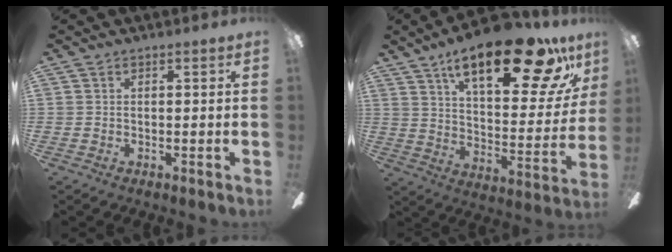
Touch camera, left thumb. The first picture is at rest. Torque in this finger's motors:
{"motor_torque": [0.50, 0.67, 1.36, -1.41, 0.26]}